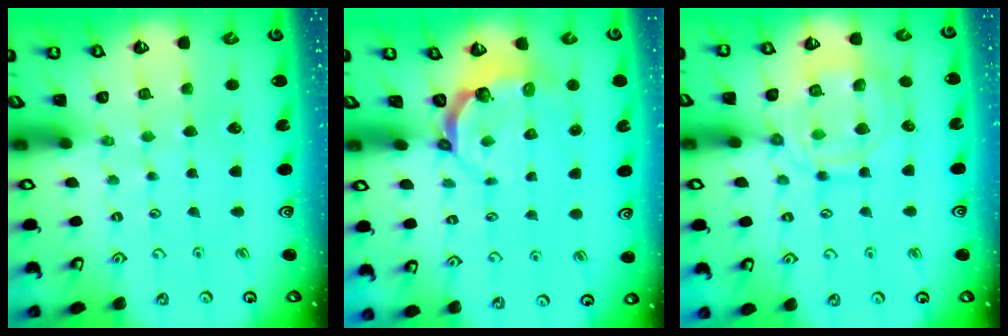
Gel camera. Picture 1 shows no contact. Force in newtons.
{"total": 4.7, "press": 3.7, "slide": 2.9}
{"total": 15.8, "press": 15.7, "slide": 1.3}